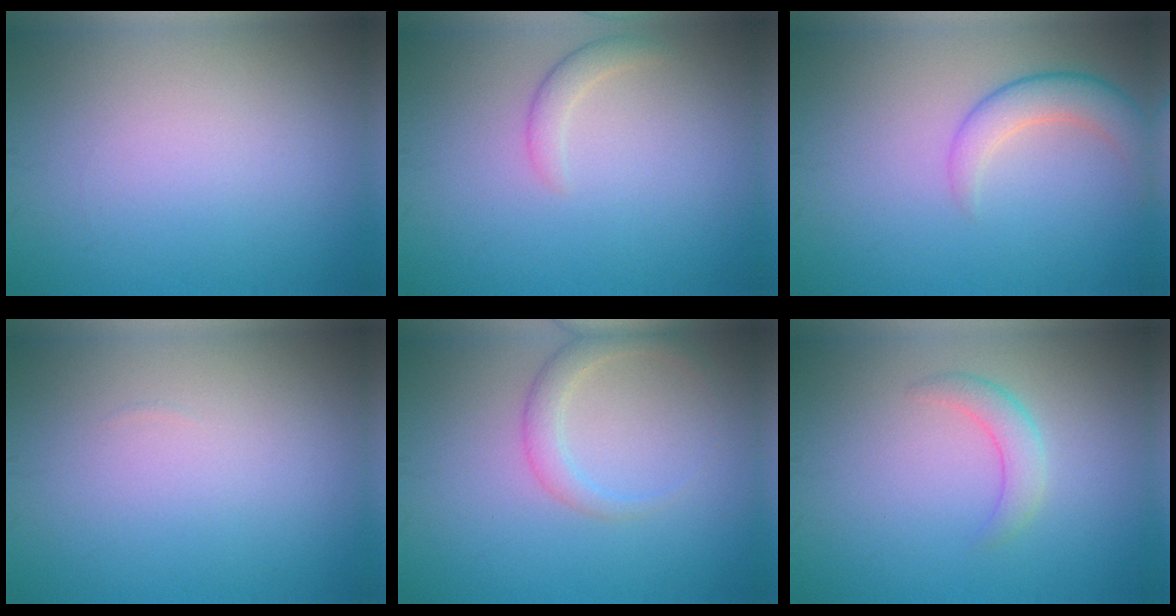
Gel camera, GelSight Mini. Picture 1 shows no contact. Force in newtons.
{"total": 1.5, "press": 1.5, "slide": 0.1}
{"total": 3.4, "press": 3.4, "slide": 0.2}
{"total": 0.0}
{"total": 2.4, "press": 2.4, "slide": 0.2}
{"total": 2.2, "press": 2.2, "slide": 0.2}